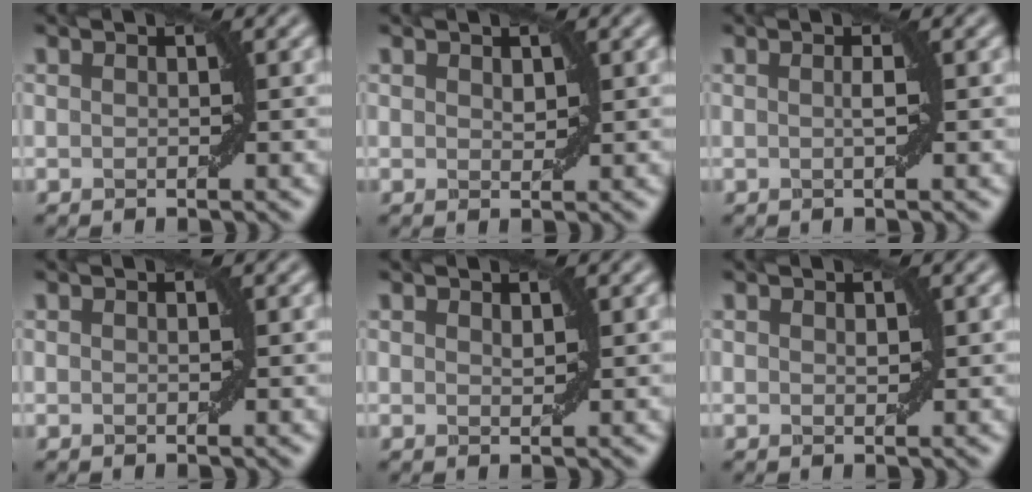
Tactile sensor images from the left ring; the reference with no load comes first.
{"total": 0.9, "force": [0.5, 0.5, 0.6], "torque": [-0.008, -0.001, 0.011]}
{"total": 0.9, "force": [0.0, 0.0, 0.9], "torque": [-0.018, 0.005, 0.000]}
{"total": 0.0}
{"total": 0.6, "force": [0.5, 0.2, 0.3], "torque": [-0.006, -0.002, 0.011]}
{"total": 0.5, "force": [0.3, 0.3, 0.4], "torque": [-0.003, 0.000, 0.006]}